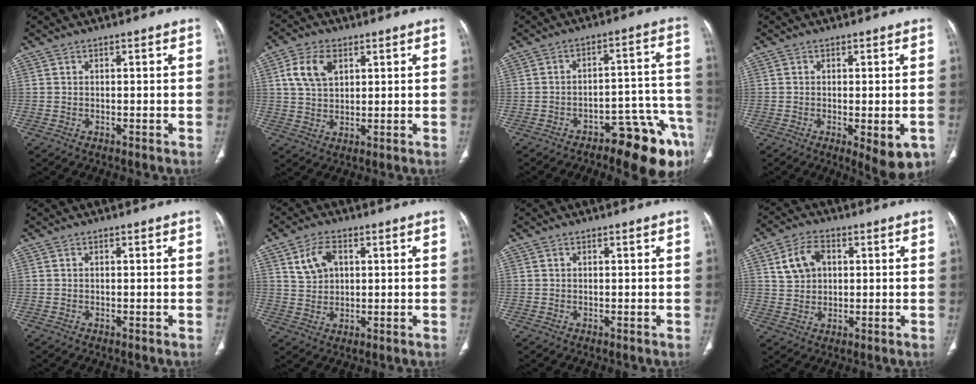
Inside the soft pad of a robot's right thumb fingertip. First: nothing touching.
{"total": 7.6, "force": [2.9, 4.9, 5.0], "torque": [-0.089, -0.004, 0.056]}
{"total": 15.4, "force": [-10.3, 4.3, 10.5], "torque": [-0.066, 0.082, -0.142]}
{"total": 7.9, "force": [-2.9, 2.9, 6.7], "torque": [-0.077, -0.008, -0.034]}
{"total": 0.0}
{"total": 6.1, "force": [2.3, 4.1, 3.8], "torque": [-0.058, -0.003, 0.046]}
{"total": 0.0}
{"total": 7.1, "force": [2.1, 5.1, 4.3], "torque": [-0.066, 0.004, 0.039]}